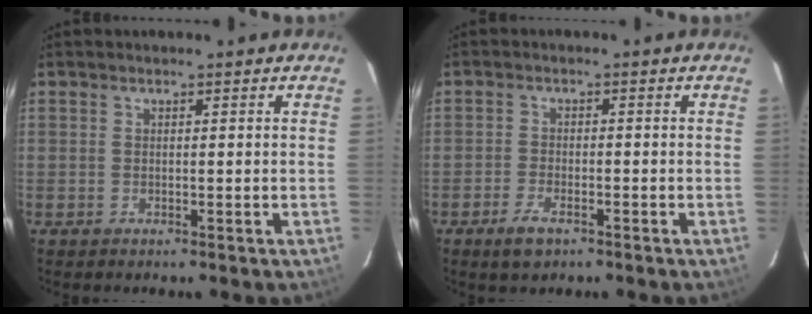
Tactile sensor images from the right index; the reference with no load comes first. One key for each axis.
{"total": 4.2, "fx": -2.7, "fy": 1.9, "fz": 2.6, "tx": -0.066, "ty": -0.005, "tz": -0.050}